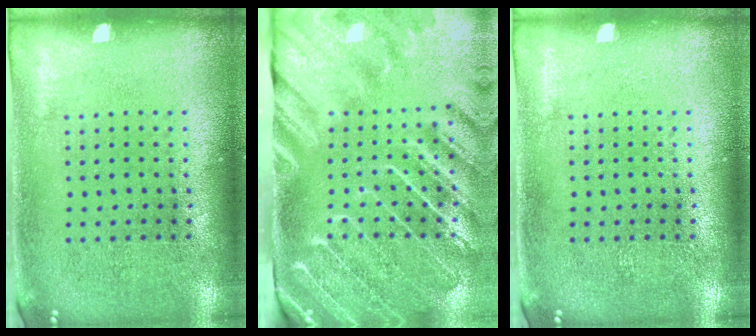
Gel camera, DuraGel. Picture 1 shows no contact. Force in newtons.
{"total": 4.1, "press": 3.3, "slide": 2.4}
{"total": 0.0}